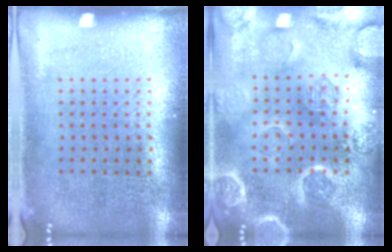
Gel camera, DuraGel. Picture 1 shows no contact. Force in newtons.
{"total": 3.4, "press": 3.3, "slide": 0.8}